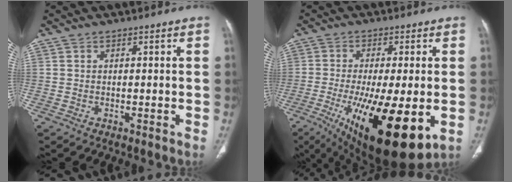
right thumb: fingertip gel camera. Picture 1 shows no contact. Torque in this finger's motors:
{"motor_torque": [2.40, 2.61, 1.89, 0.03, 0.59]}